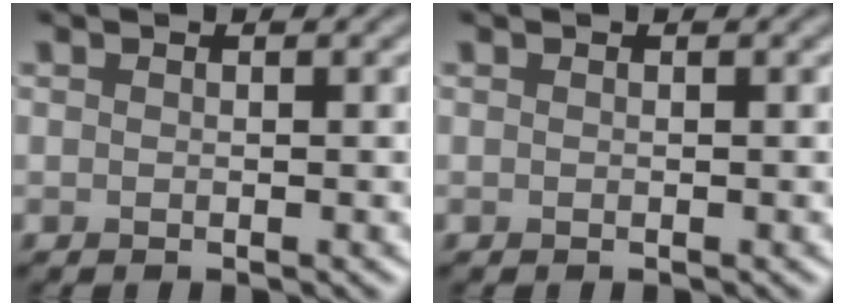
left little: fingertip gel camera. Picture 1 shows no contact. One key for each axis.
{"total": 0.0}